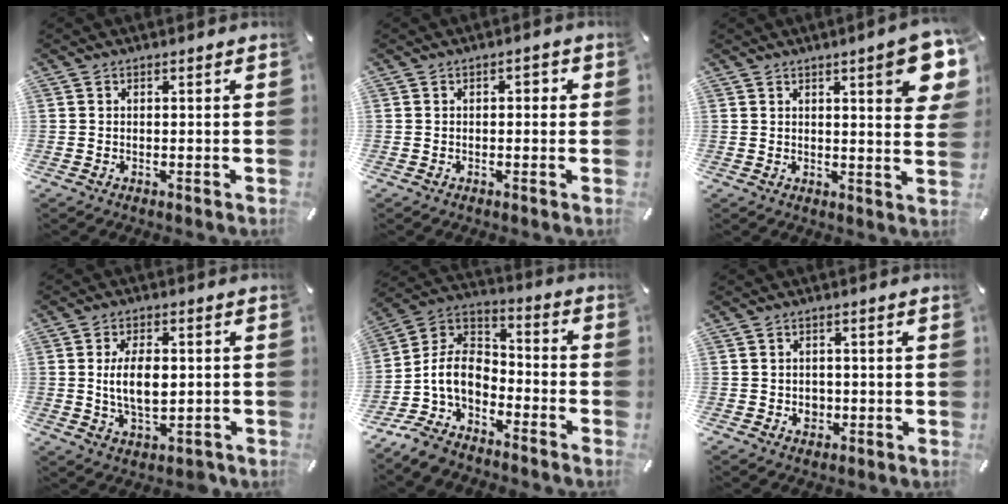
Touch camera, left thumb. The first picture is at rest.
{"total": 1.7, "force": [-0.6, 1.0, 1.3], "torque": [-0.025, 0.009, -0.014]}
{"total": 10.3, "force": [4.8, 2.3, 8.8], "torque": [-0.112, -0.028, 0.074]}
{"total": 9.1, "force": [-0.3, 5.2, 7.4], "torque": [-0.136, 0.002, -0.007]}
{"total": 10.5, "force": [-5.6, 6.7, 5.8], "torque": [-0.154, 0.006, -0.117]}
{"total": 2.8, "force": [-0.5, 2.6, 1.1], "torque": [-0.005, -0.004, -0.014]}